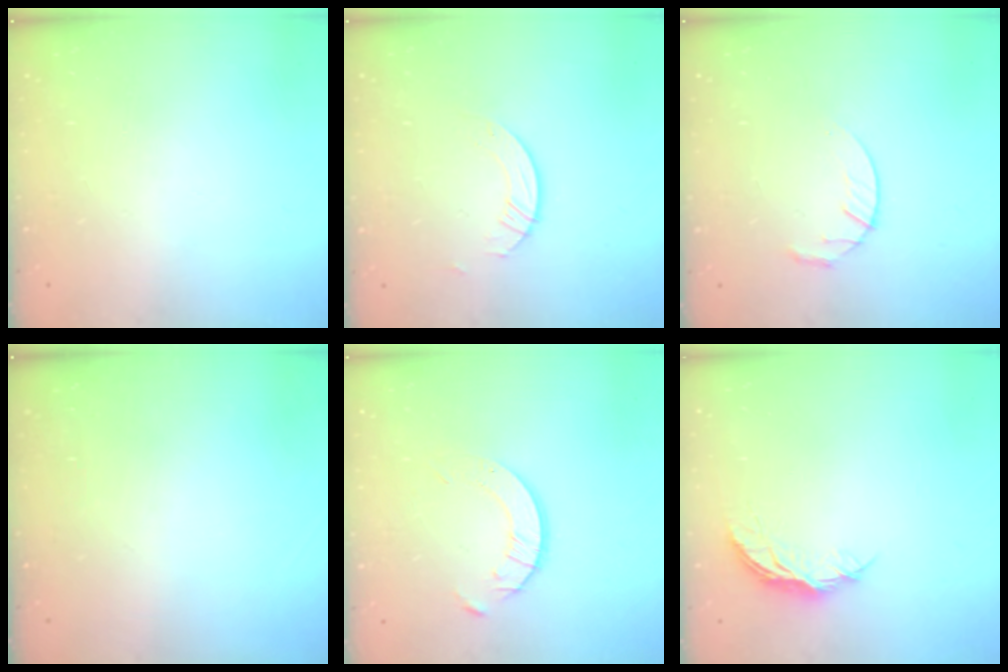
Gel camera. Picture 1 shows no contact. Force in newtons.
{"total": 2.2, "press": 2.2, "slide": 0.2}
{"total": 4.3, "press": 4.2, "slide": 0.6}
{"total": 0.0}
{"total": 4.2, "press": 4.2, "slide": 0.5}
{"total": 5.2, "press": 5.1, "slide": 0.5}